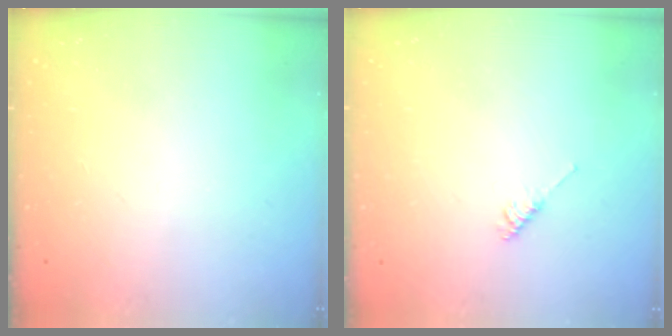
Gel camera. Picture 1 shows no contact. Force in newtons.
{"total": 2.2, "press": 2.2, "slide": 0.5}